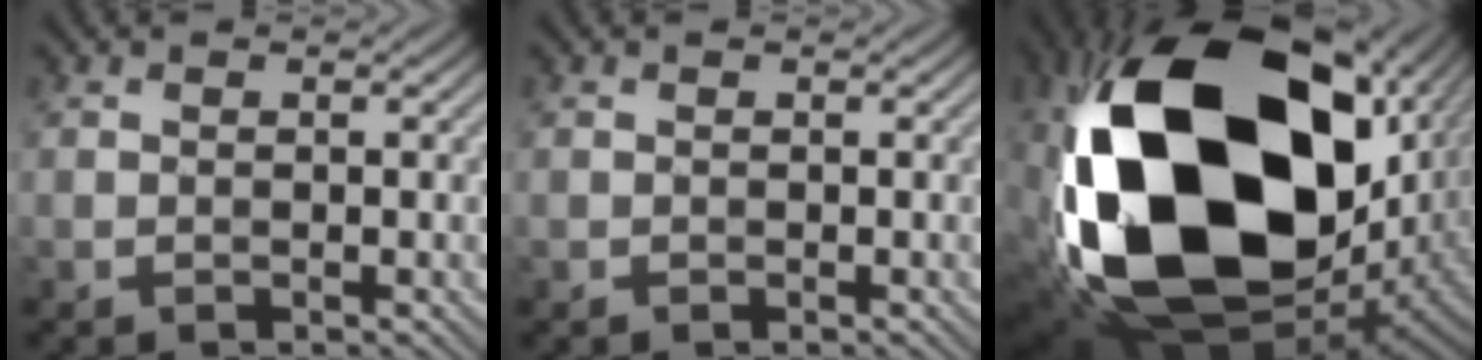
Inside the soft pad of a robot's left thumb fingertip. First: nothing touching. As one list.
[{"total": 0.5, "force": [0.0, 0.5, 0.0], "torque": [0.003, 0.000, -0.003]}, {"total": 24.4, "force": [1.1, 15.1, 19.1], "torque": [-0.445, -0.073, 0.055]}]